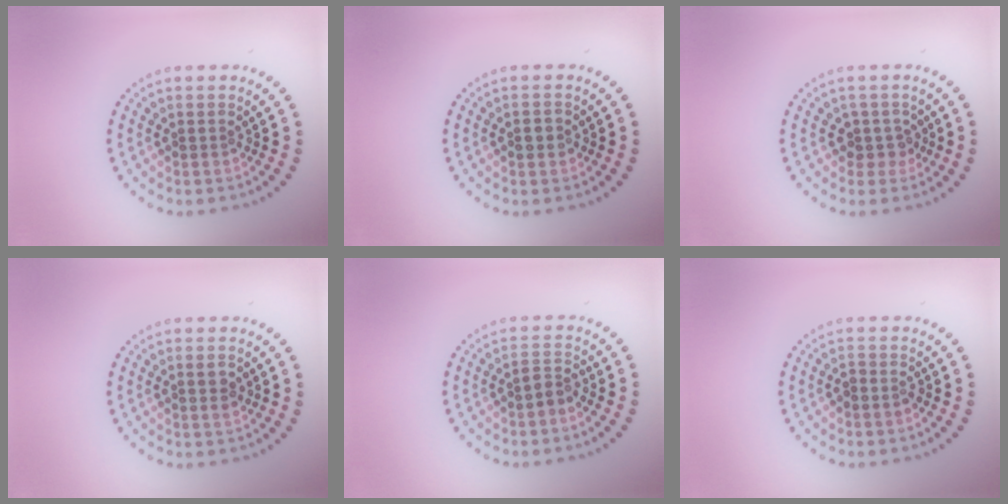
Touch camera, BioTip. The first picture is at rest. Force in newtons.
{"total": 1.0, "press": 1.0, "slide": 0.1}
{"total": 1.9, "press": 1.5, "slide": 1.2}
{"total": 1.2, "press": 1.2, "slide": 0.4}
{"total": 1.5, "press": 1.3, "slide": 0.7}
{"total": 1.1, "press": 0.9, "slide": 0.5}